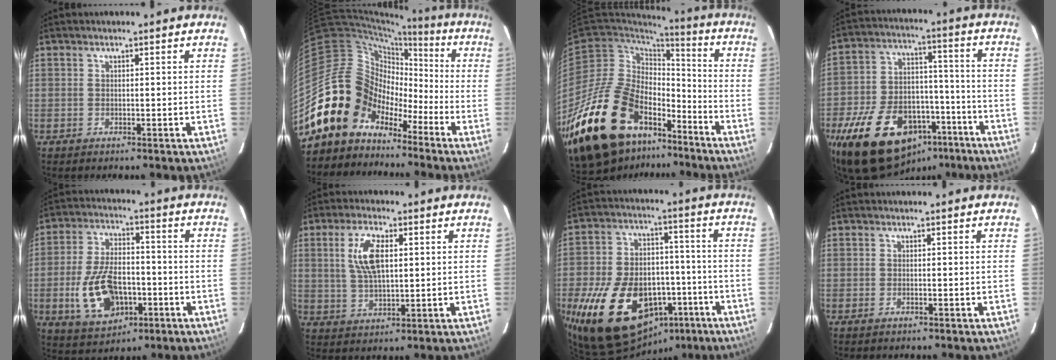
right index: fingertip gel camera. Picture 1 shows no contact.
{"total": 15.5, "force": [-10.1, 11.1, 3.9], "torque": [-0.080, 0.039, -0.187]}
{"total": 31.0, "force": [-18.9, 16.8, 17.9], "torque": [-0.359, -0.009, -0.295]}
{"total": 24.2, "force": [-14.4, 14.0, 13.5], "torque": [-0.270, 0.021, -0.209]}
{"total": 14.3, "force": [-4.4, 8.4, 10.7], "torque": [-0.225, -0.001, -0.061]}
{"total": 8.3, "force": [2.1, 3.5, 7.2], "torque": [-0.140, 0.007, 0.043]}
{"total": 25.5, "force": [-11.6, 16.1, 16.0], "torque": [-0.329, 0.013, -0.156]}
{"total": 0.5, "force": [-0.4, 0.2, 0.3], "torque": [-0.005, -0.001, -0.010]}